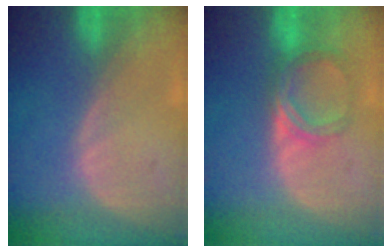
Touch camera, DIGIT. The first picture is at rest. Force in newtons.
{"total": 5.1, "press": 4.5, "slide": 2.3}